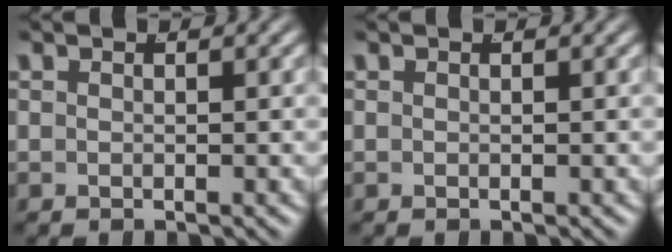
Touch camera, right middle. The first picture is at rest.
{"total": 0.0}